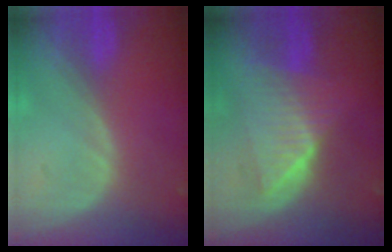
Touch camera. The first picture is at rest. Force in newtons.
{"total": 7.4, "press": 7.4, "slide": 0.3}